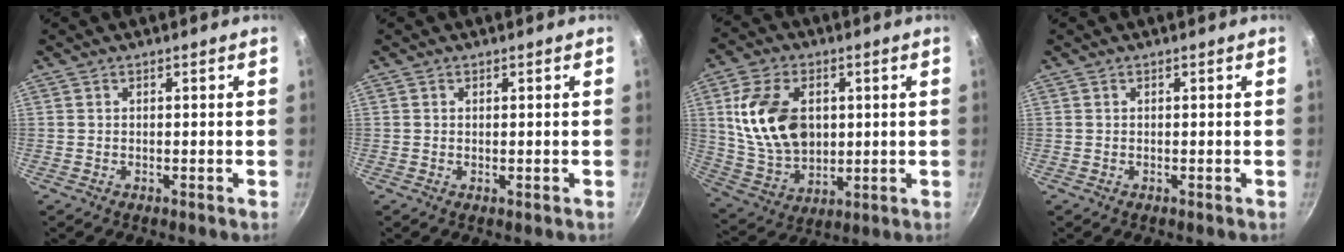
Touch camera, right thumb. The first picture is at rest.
{"total": 0.0}
{"total": 16.5, "force": [2.9, 11.3, 11.6], "torque": [-0.197, -0.011, 0.065]}
{"total": 0.0}